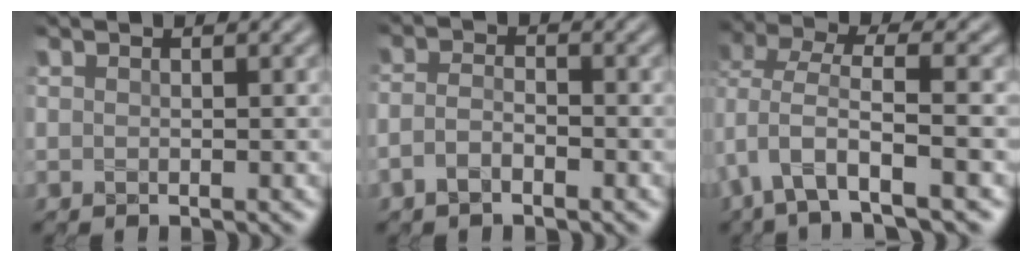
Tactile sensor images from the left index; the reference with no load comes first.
{"total": 2.1, "force": [-1.1, 0.9, 1.5], "torque": [-0.033, 0.002, -0.028]}
{"total": 6.0, "force": [-1.9, 2.5, 5.2], "torque": [-0.106, 0.002, -0.040]}